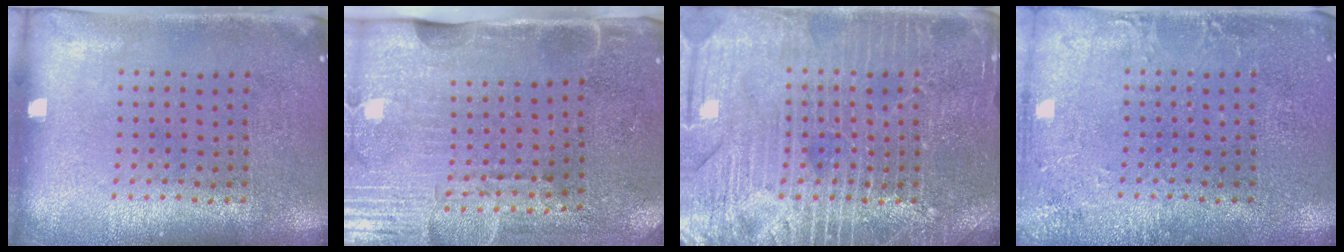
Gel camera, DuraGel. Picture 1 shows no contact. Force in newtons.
{"total": 4.5, "press": 3.7, "slide": 2.5}
{"total": 4.2, "press": 4.2, "slide": 0.6}
{"total": 2.2, "press": 2.2, "slide": 0.3}